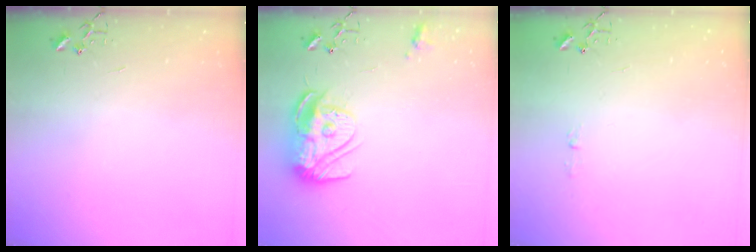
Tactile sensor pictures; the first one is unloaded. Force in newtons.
{"total": 14.2, "press": 14.1, "slide": 1.3}
{"total": 2.9, "press": 2.9, "slide": 0.4}